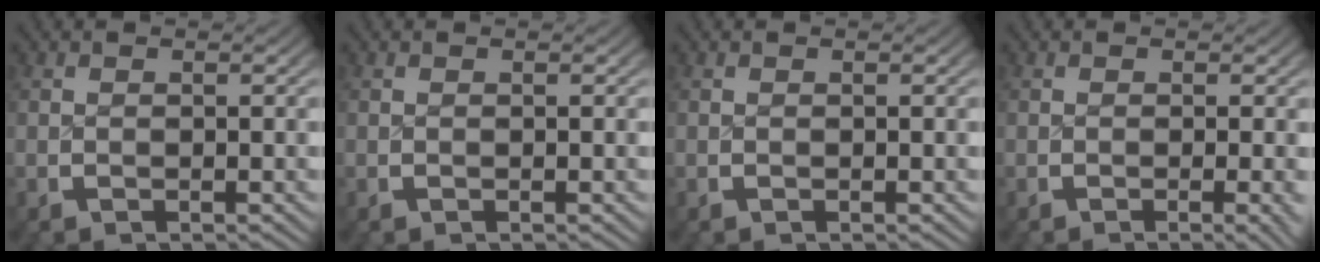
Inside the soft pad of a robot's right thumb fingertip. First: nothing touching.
{"total": 0.0}
{"total": 0.0}
{"total": 2.1, "force": [-0.5, 0.4, 2.0], "torque": [-0.023, 0.000, -0.010]}